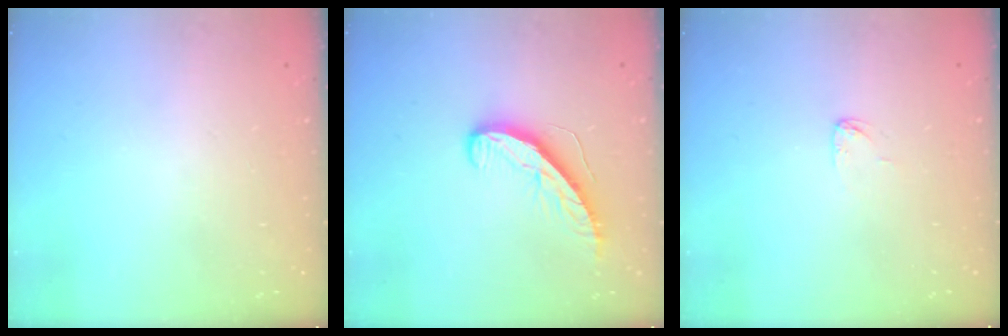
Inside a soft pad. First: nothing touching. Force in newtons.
{"total": 9.1, "press": 9.1, "slide": 0.2}
{"total": 2.9, "press": 2.9, "slide": 0.1}